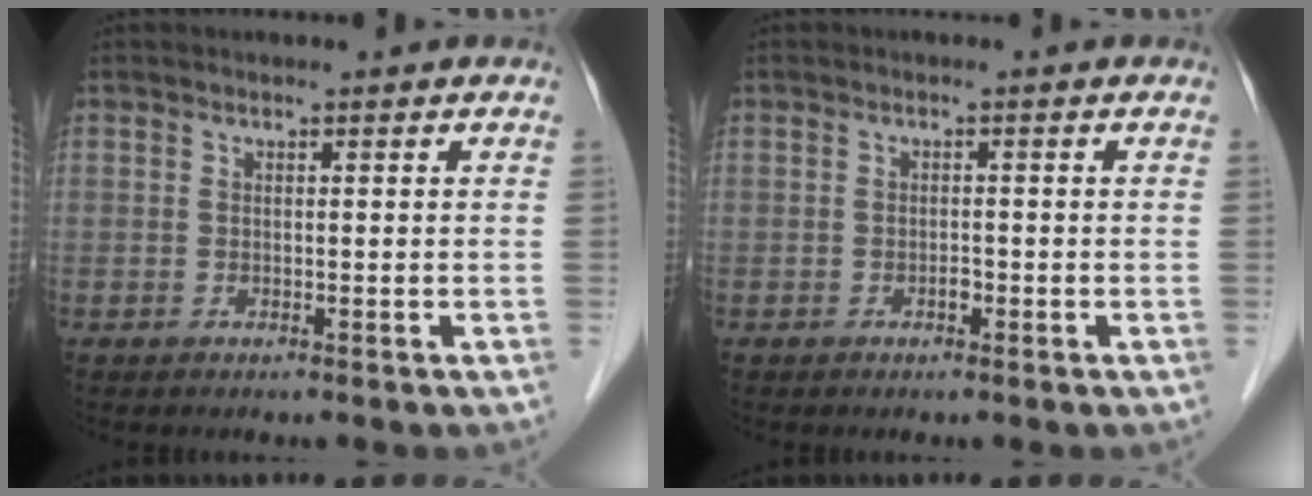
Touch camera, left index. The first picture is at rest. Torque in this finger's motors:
{"motor_torque": [0.25, 0.26, -0.06, 0.01]}